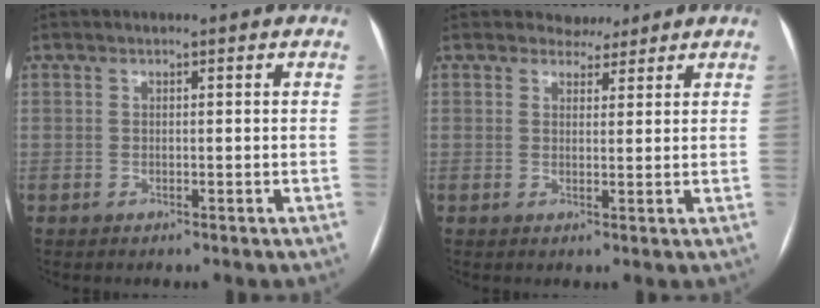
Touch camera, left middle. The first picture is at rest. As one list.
[{"total": 2.6, "force": [2.3, 1.3, 0.0], "torque": [0.003, 0.001, 0.033]}]